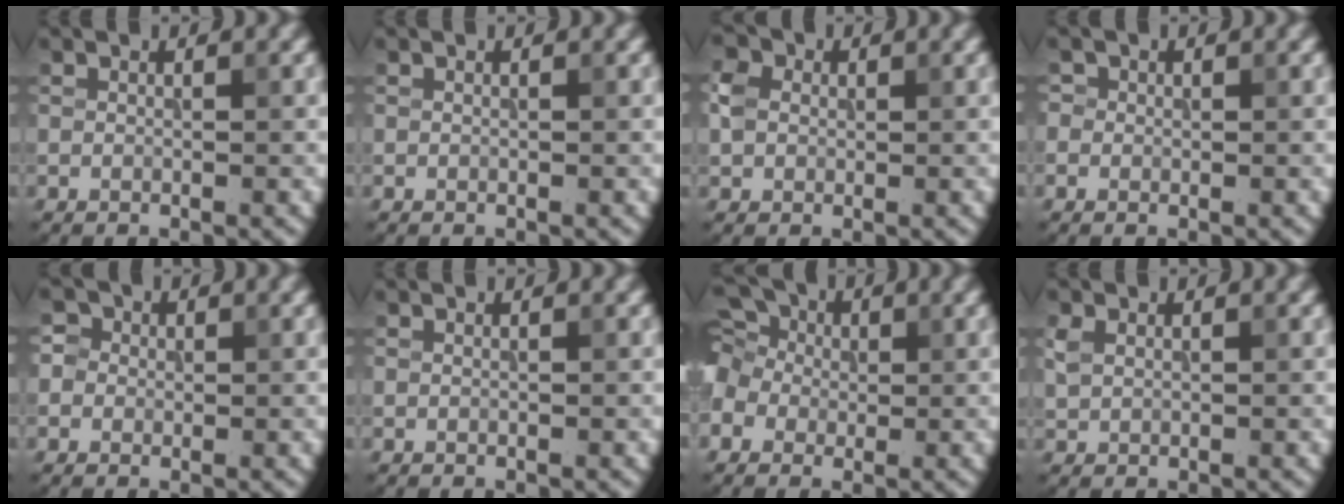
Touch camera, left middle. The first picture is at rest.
{"total": 0.0}
{"total": 2.7, "force": [0.3, 2.3, 1.3], "torque": [-0.029, 0.005, 0.000]}
{"total": 1.2, "force": [0.3, 1.1, 0.3], "torque": [-0.005, 0.000, -0.004]}
{"total": 2.9, "force": [0.8, 2.6, 1.0], "torque": [0.004, 0.015, -0.008]}
{"total": 0.0}
{"total": 8.8, "force": [1.0, 7.4, 4.7], "torque": [-0.108, 0.045, -0.037]}
{"total": 1.4, "force": [0.6, 1.1, 0.7], "torque": [-0.017, 0.003, 0.014]}